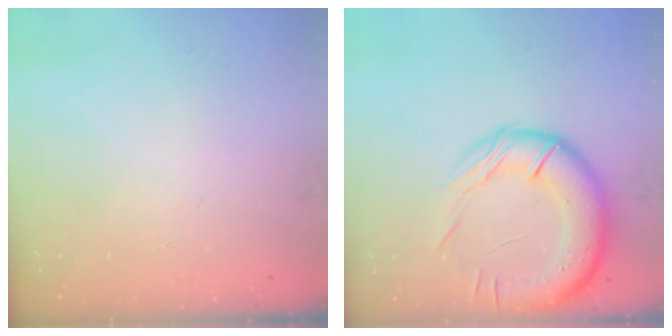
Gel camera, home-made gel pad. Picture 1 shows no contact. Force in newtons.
{"total": 19.3, "press": 19.1, "slide": 2.8}